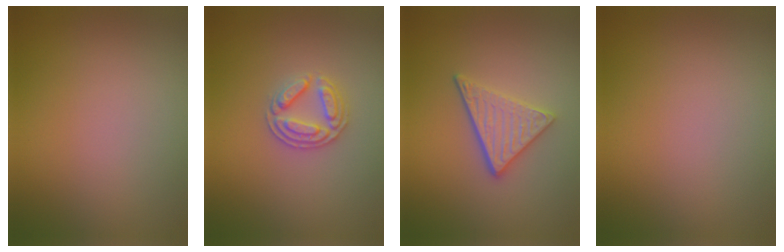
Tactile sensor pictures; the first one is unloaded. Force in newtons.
{"total": 2.8, "press": 2.7, "slide": 0.7}
{"total": 3.6, "press": 3.1, "slide": 1.9}
{"total": 0.0}